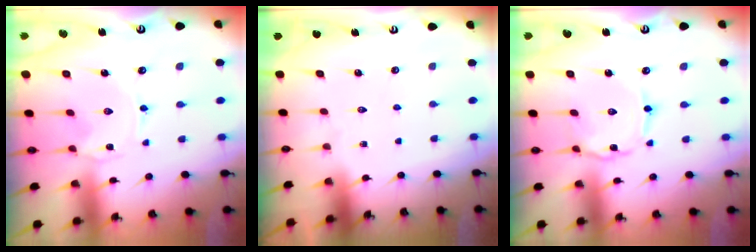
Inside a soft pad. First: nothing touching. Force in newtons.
{"total": 0.0}
{"total": 1.2, "press": 1.1, "slide": 0.2}